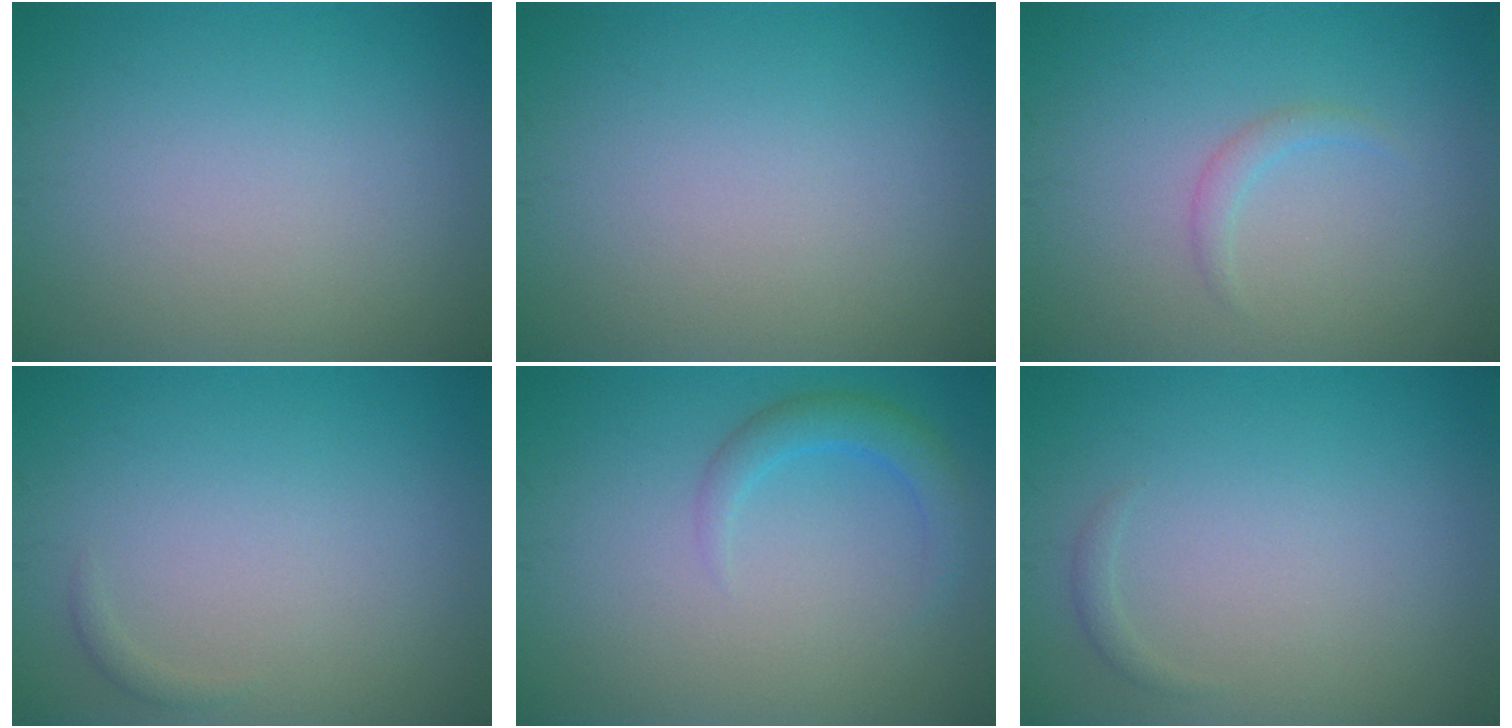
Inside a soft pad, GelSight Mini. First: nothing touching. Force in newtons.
{"total": 0.0}
{"total": 1.1, "press": 1.1, "slide": 0.0}
{"total": 0.6, "press": 0.6, "slide": 0.0}
{"total": 2.4, "press": 2.4, "slide": 0.1}
{"total": 0.6, "press": 0.6, "slide": 0.0}